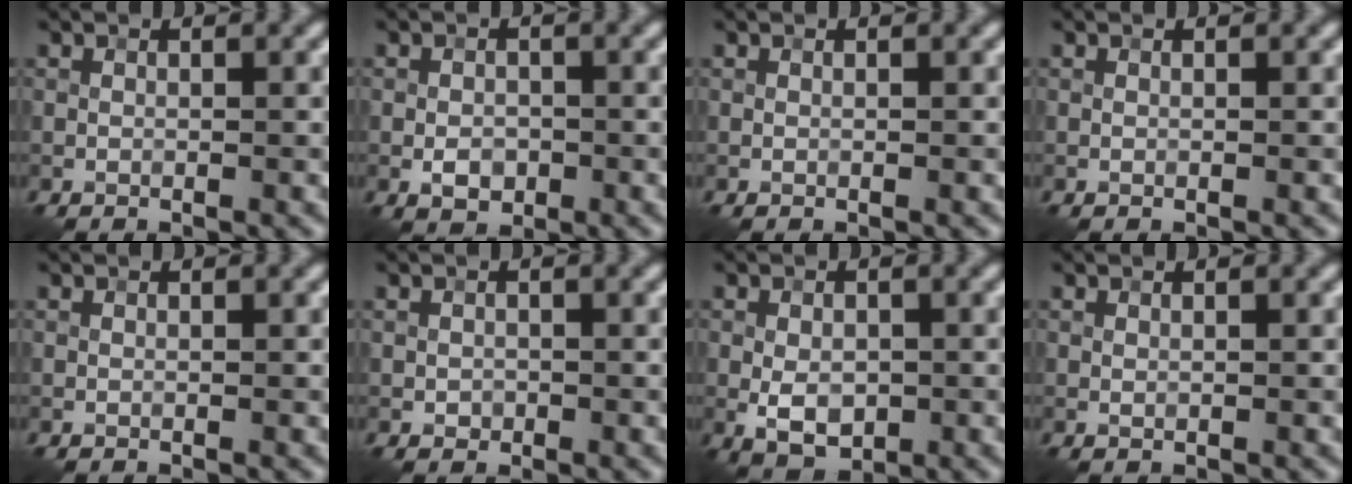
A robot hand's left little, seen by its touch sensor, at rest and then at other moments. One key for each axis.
{"total": 2.1, "fx": -0.6, "fy": 1.5, "fz": 1.3, "tx": -0.021, "ty": -0.001, "tz": -0.013}
{"total": 0.0}
{"total": 0.0}
{"total": 0.0}
{"total": 0.7, "fx": -0.2, "fy": 0.7, "fz": 0.2, "tx": 0.000, "ty": -0.004, "tz": -0.005}
{"total": 3.5, "fx": -0.7, "fy": 2.3, "fz": 2.6, "tx": -0.047, "ty": -0.003, "tz": -0.013}
{"total": 0.0}